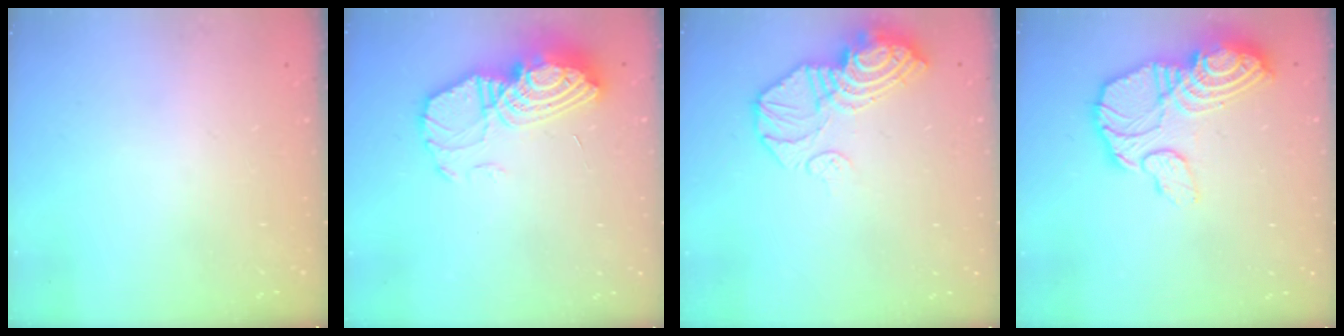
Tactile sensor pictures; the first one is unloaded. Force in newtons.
{"total": 16.1, "press": 16.0, "slide": 1.8}
{"total": 16.7, "press": 16.6, "slide": 2.0}
{"total": 18.4, "press": 18.3, "slide": 2.1}